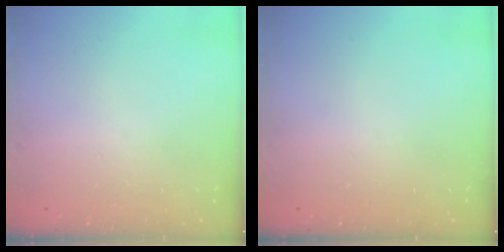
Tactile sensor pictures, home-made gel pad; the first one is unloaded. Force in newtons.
{"total": 0.0}